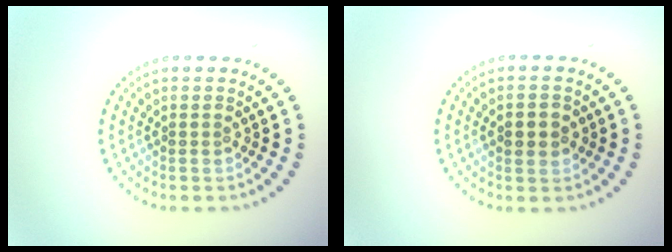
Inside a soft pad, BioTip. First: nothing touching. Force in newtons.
{"total": 2.2, "press": 2.1, "slide": 0.1}